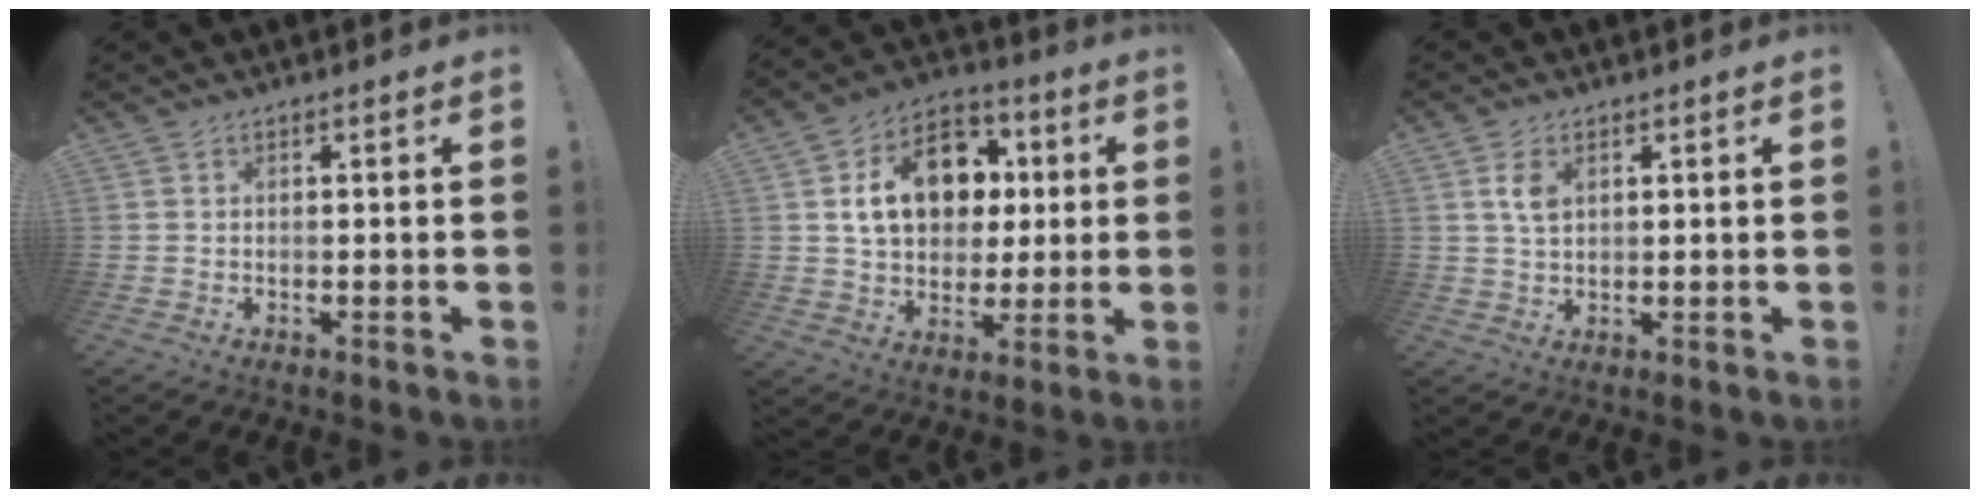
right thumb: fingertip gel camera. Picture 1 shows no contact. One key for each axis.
{"total": 17.7, "fx": 4.4, "fy": 13.2, "fz": 10.9, "tx": -0.148, "ty": -0.002, "tz": 0.087}
{"total": 4.6, "fx": 1.7, "fy": 2.8, "fz": 3.3, "tx": -0.053, "ty": -0.001, "tz": 0.029}